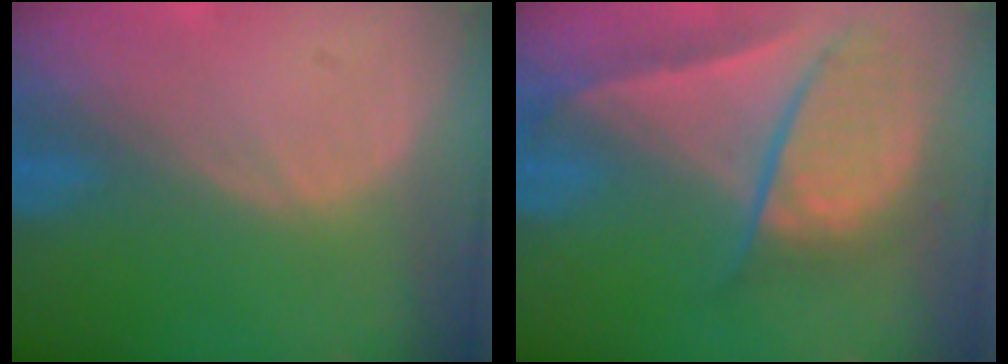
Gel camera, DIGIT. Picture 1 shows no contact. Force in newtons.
{"total": 9.4, "press": 8.1, "slide": 4.7}